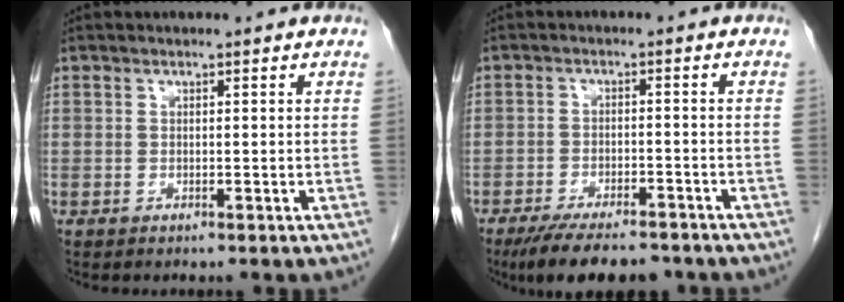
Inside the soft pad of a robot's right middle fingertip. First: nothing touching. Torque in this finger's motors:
{"motor_torque": [1.17, -0.97, 0.48, 0.15]}